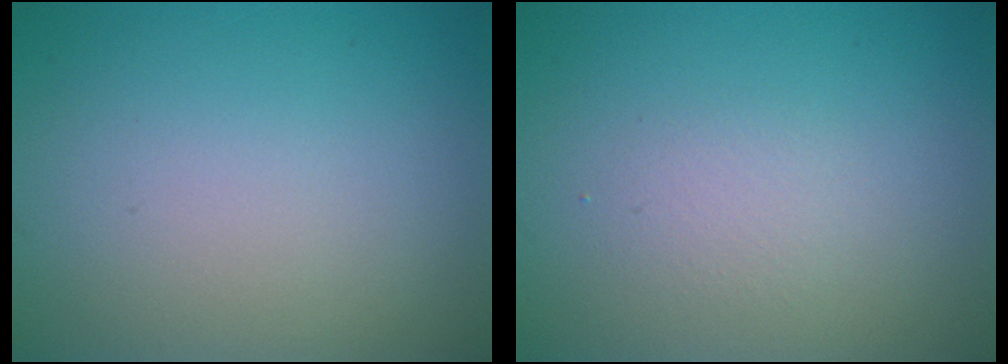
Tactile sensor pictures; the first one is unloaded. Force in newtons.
{"total": 1.4, "press": 1.4, "slide": 0.1}